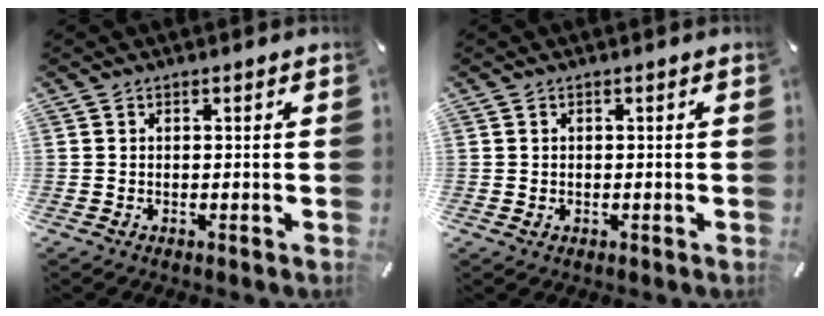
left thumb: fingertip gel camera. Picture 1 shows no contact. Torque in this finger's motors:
{"motor_torque": [-0.01, -0.05, -0.23, -0.15, -0.01]}